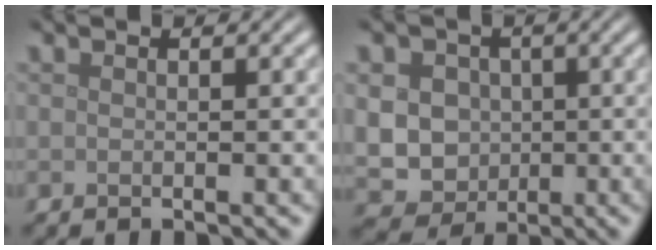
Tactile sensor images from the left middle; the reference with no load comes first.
{"total": 8.3, "force": [0.5, 7.6, 3.4], "torque": [-0.062, 0.018, -0.014]}